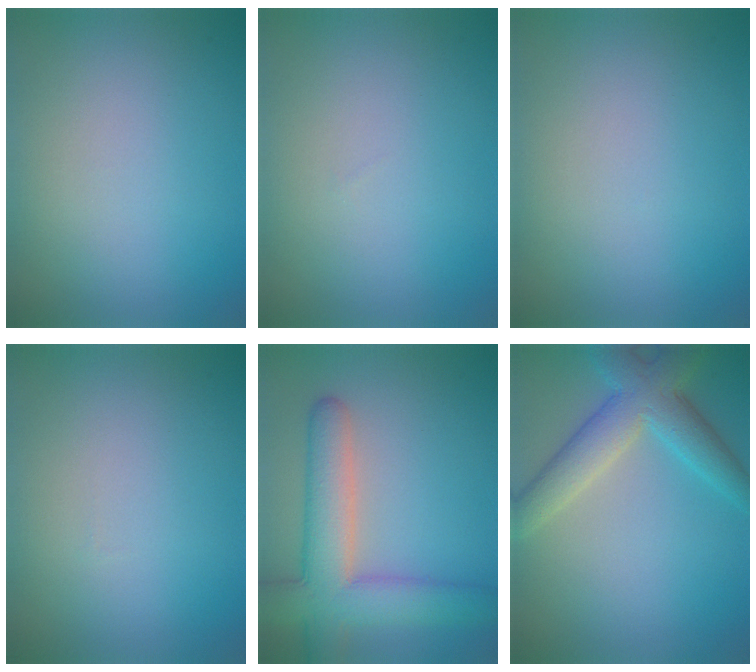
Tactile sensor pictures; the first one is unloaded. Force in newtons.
{"total": 0.0}
{"total": 0.0}
{"total": 0.0}
{"total": 7.7, "press": 7.6, "slide": 0.6}
{"total": 5.4, "press": 5.4, "slide": 0.2}